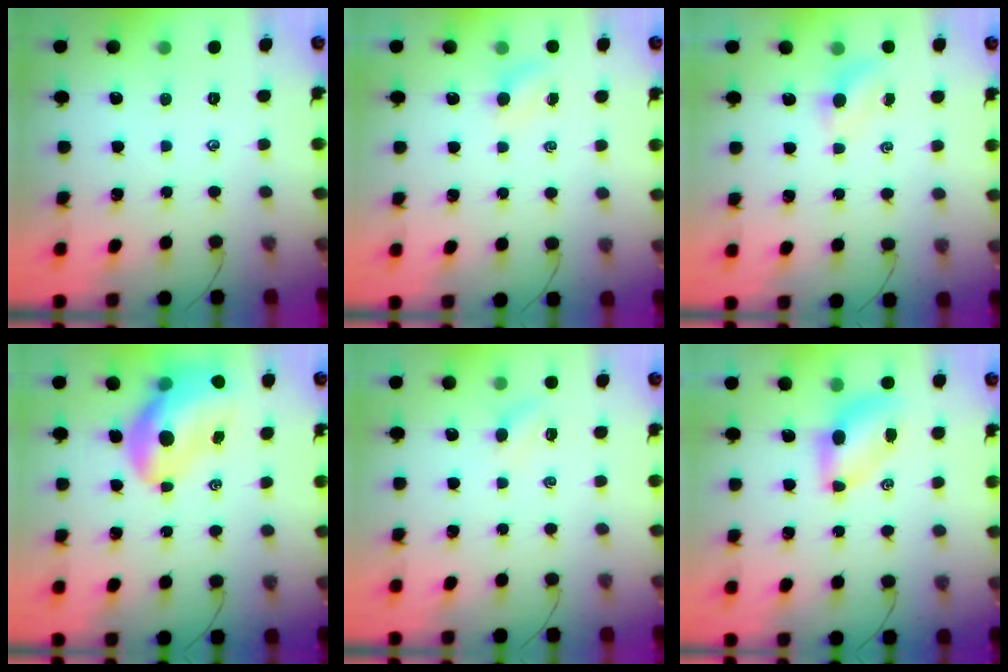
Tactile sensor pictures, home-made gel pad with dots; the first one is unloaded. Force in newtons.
{"total": 3.5, "press": 3.5, "slide": 0.8}
{"total": 3.6, "press": 3.5, "slide": 1.0}
{"total": 13.4, "press": 12.8, "slide": 3.9}
{"total": 2.3, "press": 2.2, "slide": 0.8}
{"total": 6.6, "press": 6.6, "slide": 0.8}